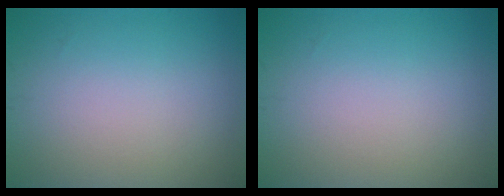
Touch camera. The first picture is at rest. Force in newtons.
{"total": 0.0}